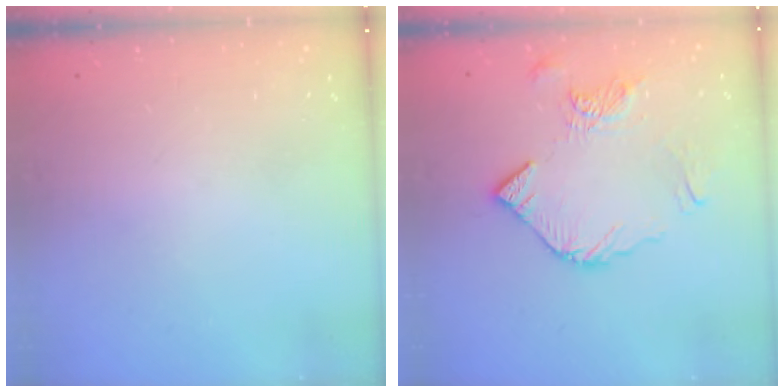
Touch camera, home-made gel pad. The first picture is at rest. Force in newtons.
{"total": 12.3, "press": 12.2, "slide": 1.5}